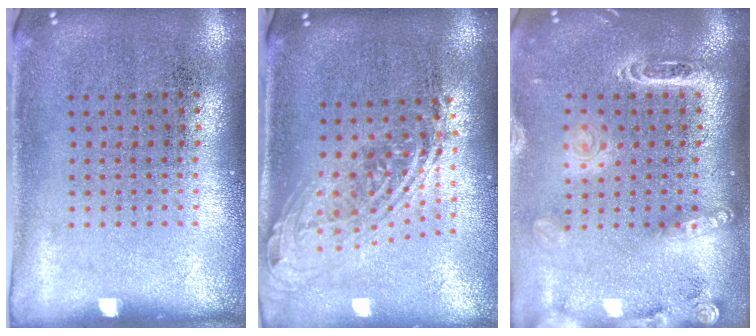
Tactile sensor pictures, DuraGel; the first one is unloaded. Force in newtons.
{"total": 2.1, "press": 1.5, "slide": 1.4}
{"total": 2.3, "press": 1.9, "slide": 1.3}